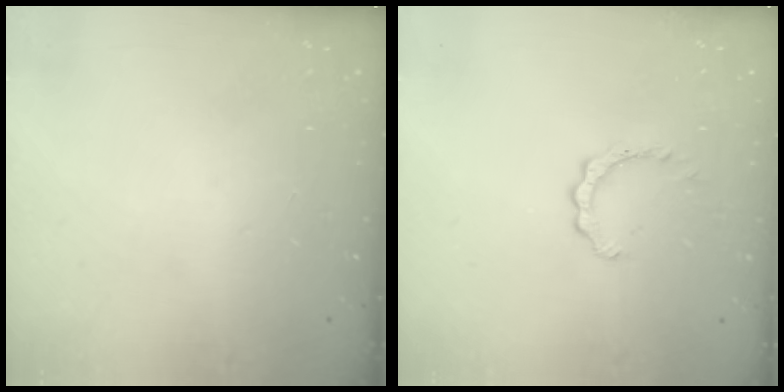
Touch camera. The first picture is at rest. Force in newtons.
{"total": 2.3, "press": 2.3, "slide": 0.3}